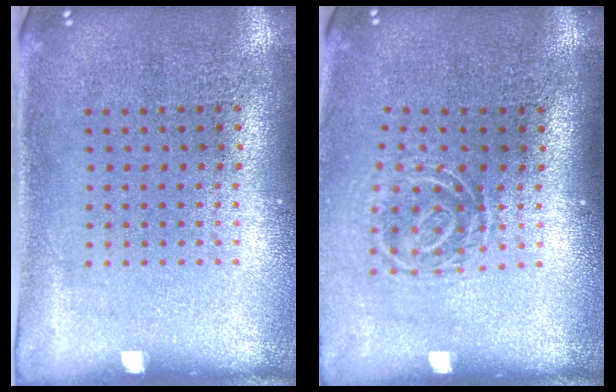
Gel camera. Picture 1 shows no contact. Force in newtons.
{"total": 1.8, "press": 1.2, "slide": 1.3}